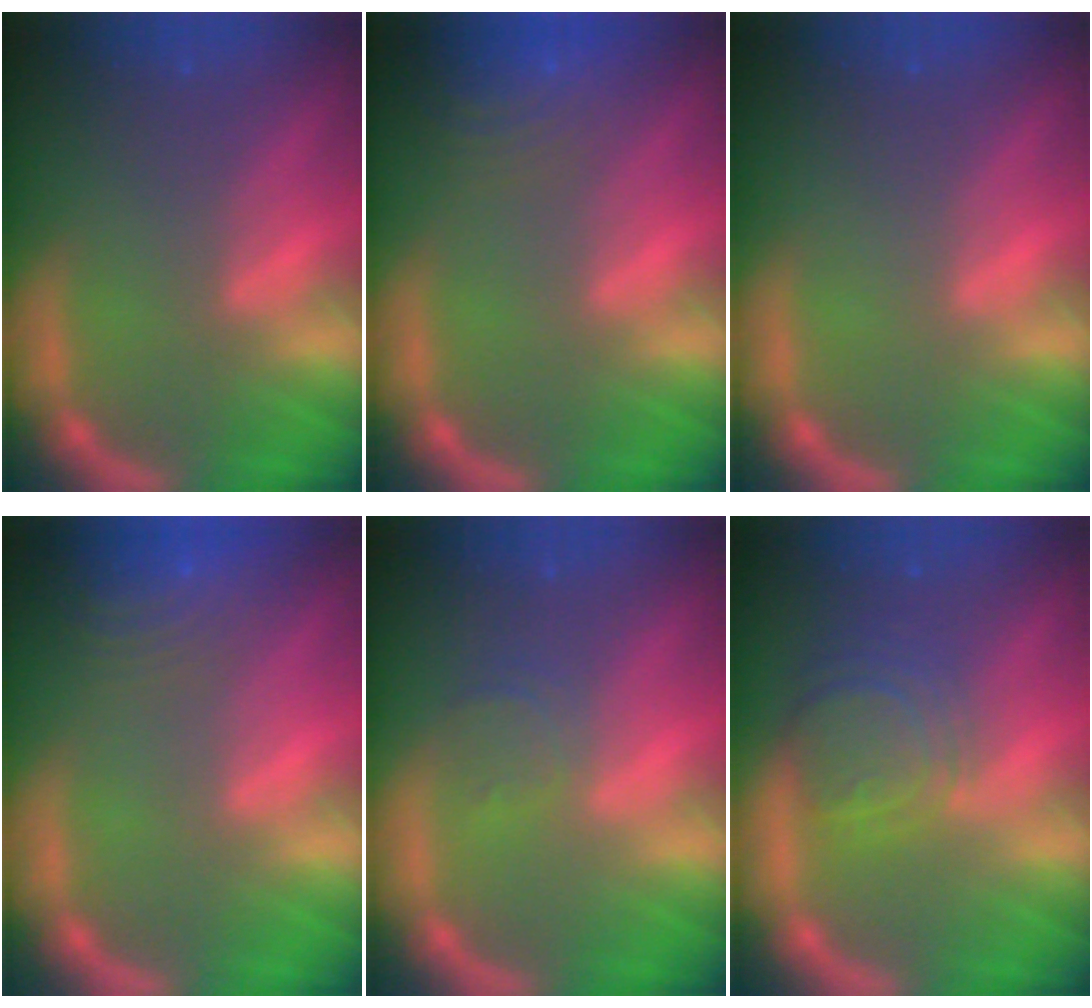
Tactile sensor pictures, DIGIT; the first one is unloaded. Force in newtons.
{"total": 8.0}
{"total": 0.0}
{"total": 9.1}
{"total": 1.9}
{"total": 6.0}